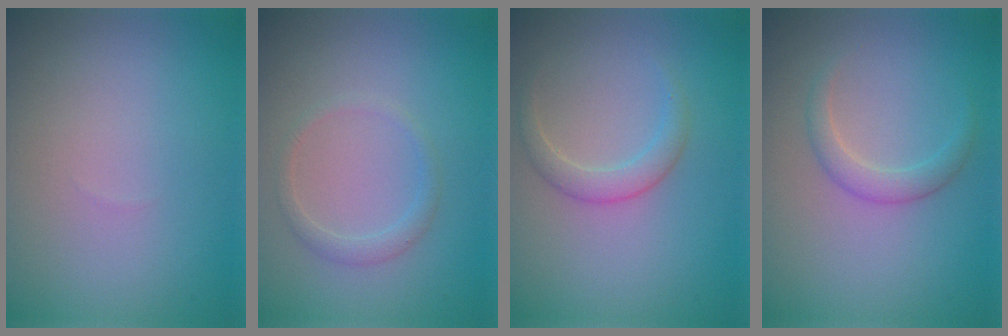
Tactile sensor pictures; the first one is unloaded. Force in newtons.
{"total": 1.3, "press": 1.3, "slide": 0.2}
{"total": 1.8, "press": 1.8, "slide": 0.2}
{"total": 1.7, "press": 1.7, "slide": 0.0}